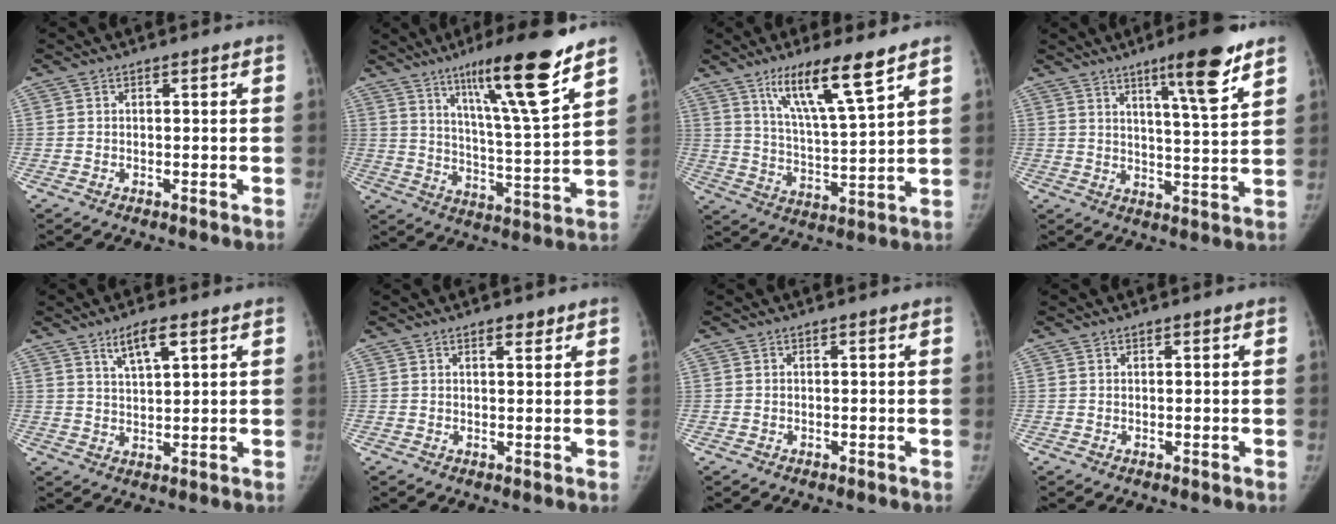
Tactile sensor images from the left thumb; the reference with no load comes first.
{"total": 18.0, "force": [11.4, 1.3, 13.9], "torque": [-0.207, -0.065, 0.184]}
{"total": 13.3, "force": [8.5, 1.7, 10.0], "torque": [-0.173, -0.047, 0.158]}
{"total": 11.7, "force": [7.3, 1.3, 9.1], "torque": [-0.128, -0.042, 0.109]}
{"total": 5.7, "force": [3.3, 1.8, 4.3], "torque": [-0.072, -0.016, 0.060]}
{"total": 2.1, "force": [1.5, 0.8, 1.2], "torque": [-0.011, -0.008, 0.022]}
{"total": 0.0}
{"total": 0.0}